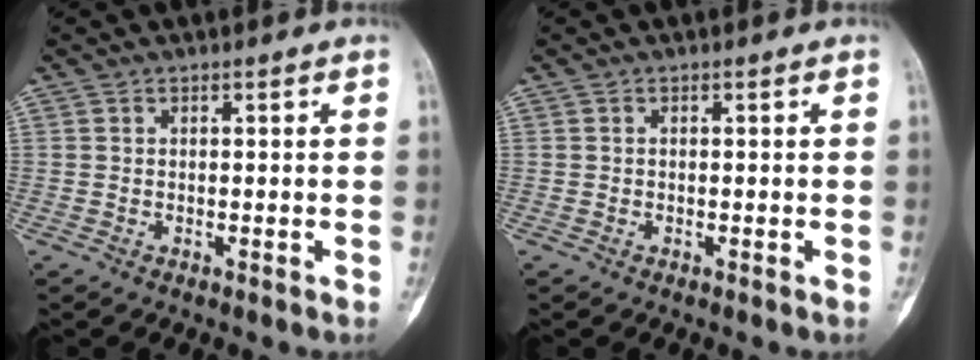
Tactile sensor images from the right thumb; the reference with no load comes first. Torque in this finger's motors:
{"motor_torque": [0.17, -0.49, 0.03, 0.08, -0.03]}